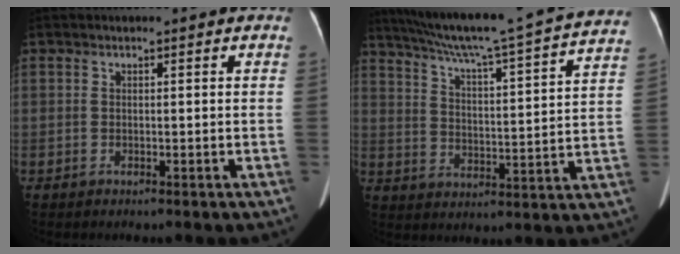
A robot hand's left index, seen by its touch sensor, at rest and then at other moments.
{"total": 27.2, "force": [24.1, -0.1, 12.6], "torque": [-0.209, -0.033, 0.320]}